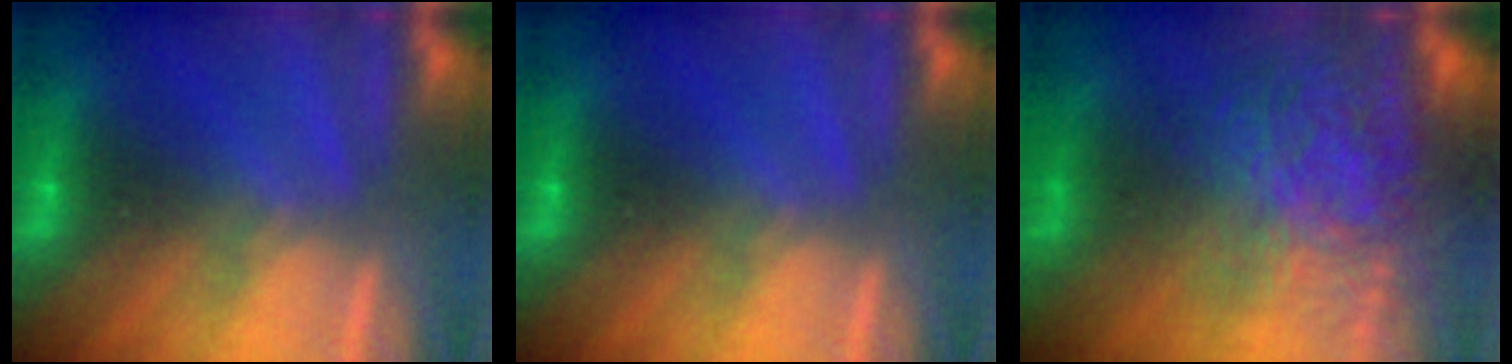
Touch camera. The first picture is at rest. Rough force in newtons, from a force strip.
{"total": 0.0}
{"total": 7.2}